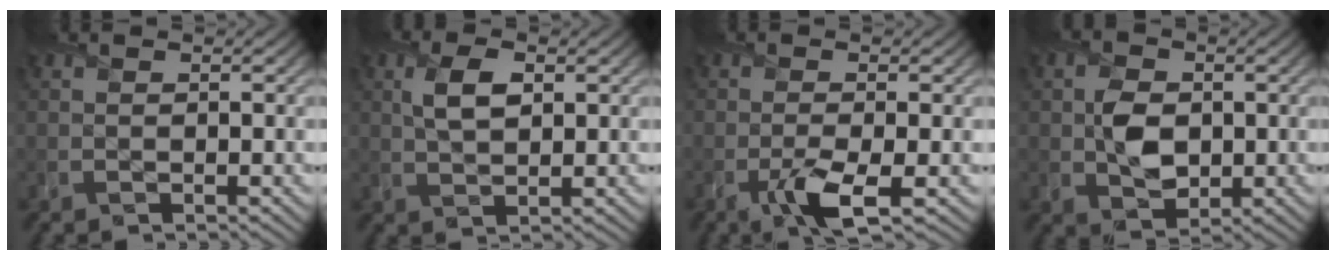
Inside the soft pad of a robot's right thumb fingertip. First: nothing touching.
{"total": 4.1, "force": [1.3, 2.2, 3.2], "torque": [-0.075, 0.004, 0.024]}
{"total": 3.9, "force": [-1.7, 0.8, 3.3], "torque": [-0.069, -0.005, -0.037]}
{"total": 5.0, "force": [-0.1, 3.8, 3.2], "torque": [-0.065, -0.007, -0.002]}